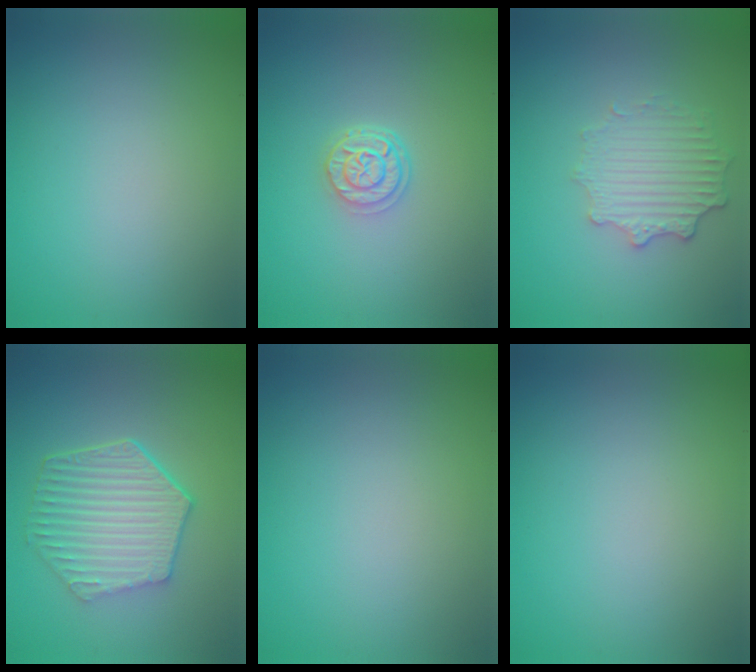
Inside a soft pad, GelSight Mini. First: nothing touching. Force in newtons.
{"total": 2.6, "press": 2.1, "slide": 1.5}
{"total": 3.7, "press": 3.0, "slide": 2.2}
{"total": 6.4, "press": 4.9, "slide": 4.2}
{"total": 0.0}
{"total": 0.0}